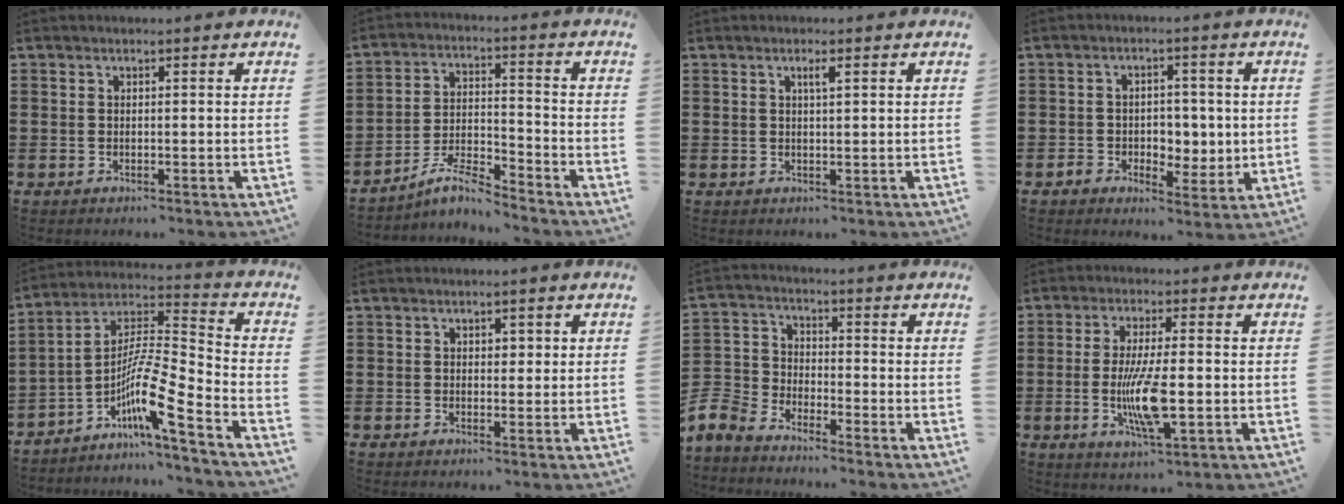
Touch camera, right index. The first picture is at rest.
{"total": 5.9, "force": [-5.3, 0.7, 2.5], "torque": [-0.055, -0.001, -0.105]}
{"total": 1.3, "force": [0.6, 0.1, 1.2], "torque": [-0.022, 0.003, 0.009]}
{"total": 4.3, "force": [-0.3, 3.7, 2.1], "torque": [-0.047, 0.008, -0.011]}
{"total": 10.6, "force": [-5.9, 1.1, 8.7], "torque": [-0.175, -0.023, -0.118]}
{"total": 1.2, "force": [0.4, 0.9, 0.6], "torque": [-0.006, 0.003, 0.005]}
{"total": 6.1, "force": [-5.9, 1.3, 0.9], "torque": [-0.050, -0.003, -0.128]}
{"total": 9.1, "force": [-1.4, 2.3, 8.7], "torque": [-0.179, -0.015, -0.029]}